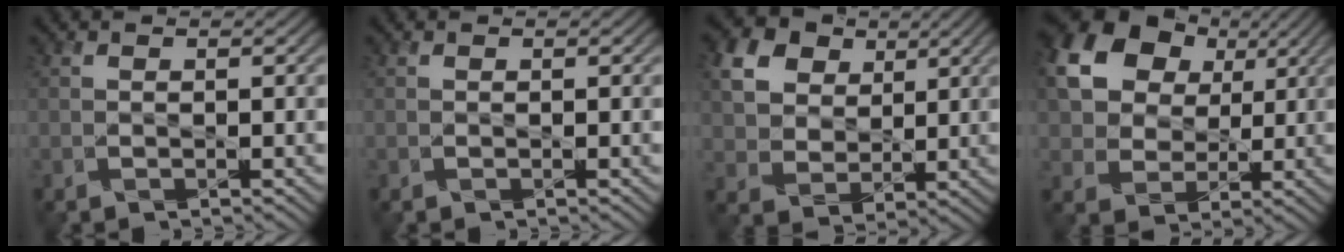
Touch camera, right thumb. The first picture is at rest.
{"total": 0.0}
{"total": 11.5, "force": [4.8, 8.8, 5.6], "torque": [-0.170, 0.017, 0.110]}
{"total": 17.1, "force": [6.3, 12.9, 9.3], "torque": [-0.235, 0.045, 0.129]}